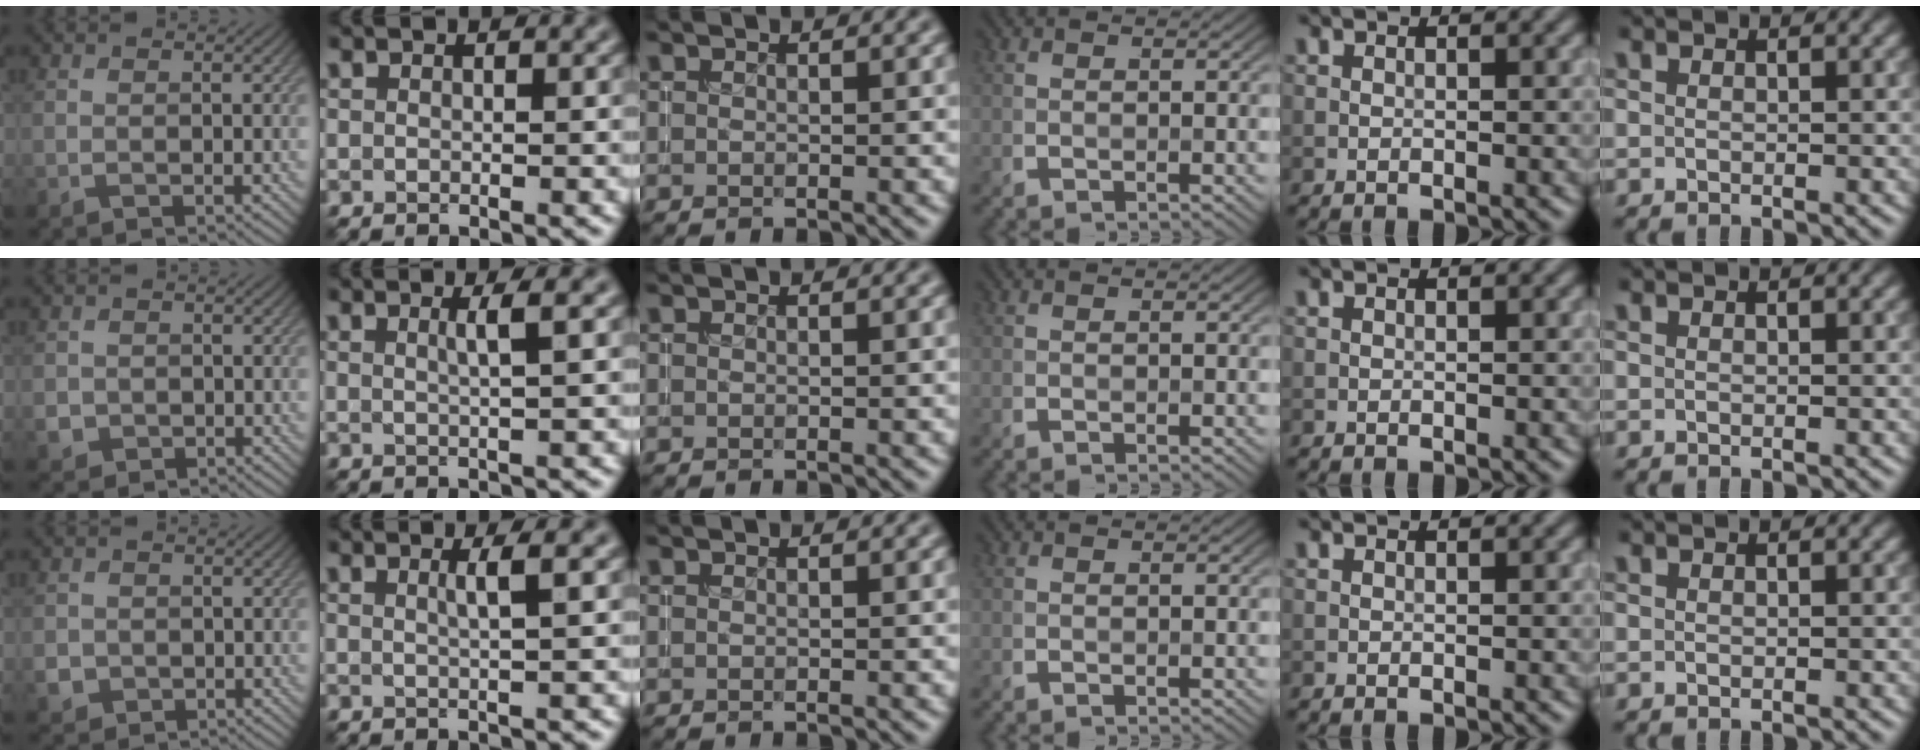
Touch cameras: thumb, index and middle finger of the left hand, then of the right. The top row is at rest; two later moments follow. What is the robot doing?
{"motion": "insert", "object": "coin"}